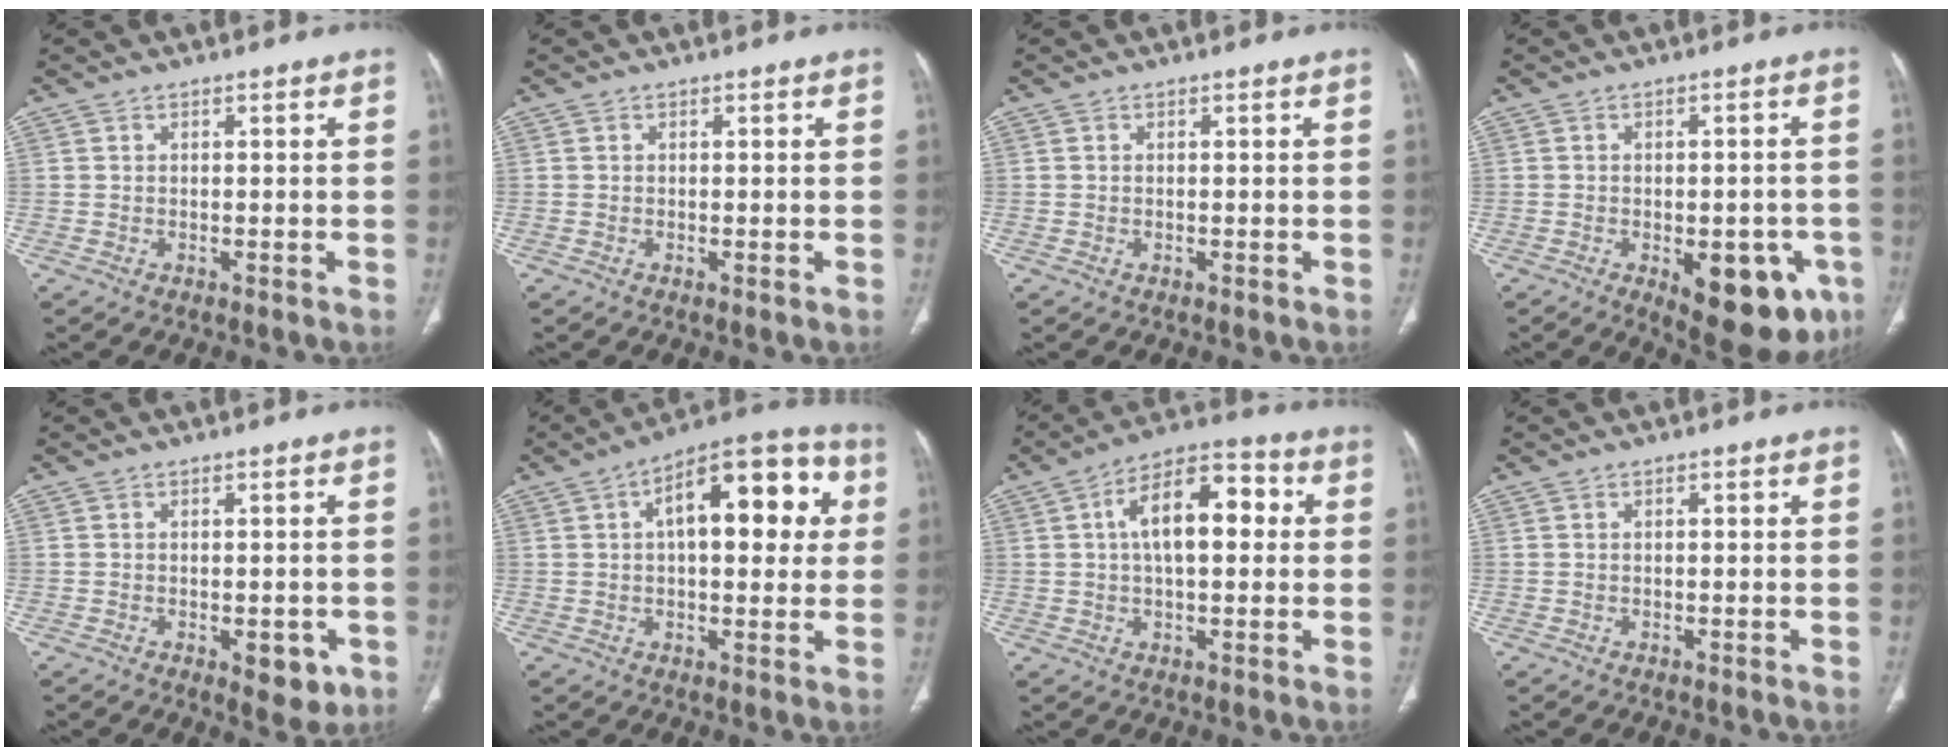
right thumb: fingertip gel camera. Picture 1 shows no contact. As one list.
[{"total": 0.0}, {"total": 0.0}, {"total": 14.5, "force": [-5.8, 7.0, 11.2], "torque": [-0.108, 0.008, -0.060]}, {"total": 4.1, "force": [-1.7, 2.2, 3.1], "torque": [-0.020, 0.000, -0.015]}, {"total": 19.1, "force": [4.6, 8.9, 16.3], "torque": [-0.187, 0.028, 0.057]}, {"total": 13.6, "force": [2.3, 6.8, 11.6], "torque": [-0.173, 0.030, 0.030]}, {"total": 0.5, "force": [0.1, 0.2, 0.5], "torque": [-0.012, 0.003, 0.004]}]